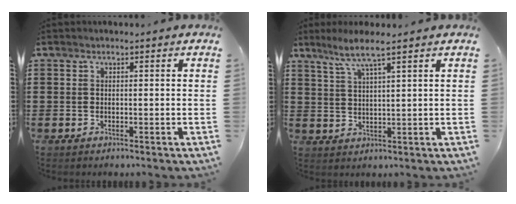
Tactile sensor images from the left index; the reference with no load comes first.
{"total": 5.0, "force": [3.5, -0.1, 3.6], "torque": [-0.079, -0.004, 0.060]}